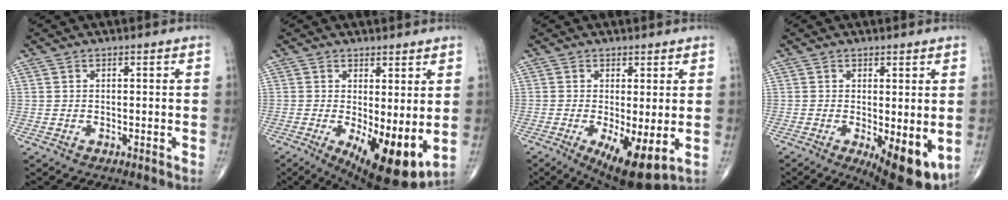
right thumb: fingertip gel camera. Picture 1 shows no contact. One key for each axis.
{"total": 11.6, "fx": -1.1, "fy": 4.1, "fz": 10.8, "tx": -0.161, "ty": -0.028, "tz": -0.004}
{"total": 9.6, "fx": -2.0, "fy": 3.1, "fz": 8.9, "tx": -0.144, "ty": -0.026, "tz": -0.024}
{"total": 9.5, "fx": -2.0, "fy": 3.5, "fz": 8.6, "tx": -0.114, "ty": -0.023, "tz": -0.020}